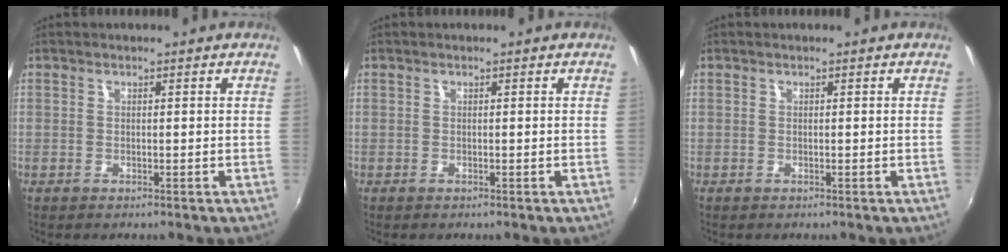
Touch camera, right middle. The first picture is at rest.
{"total": 0.0}
{"total": 0.0}